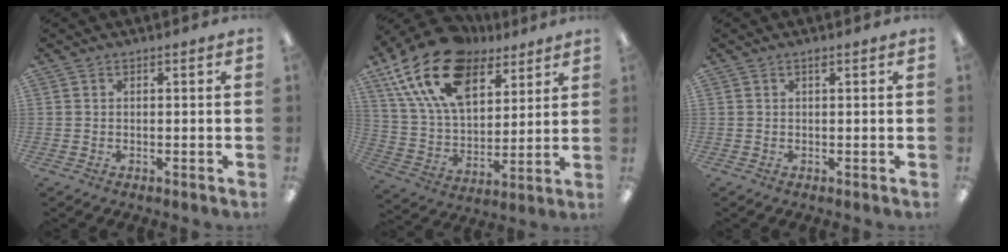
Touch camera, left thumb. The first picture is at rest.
{"total": 21.4, "force": [12.8, 12.2, 12.1], "torque": [-0.234, -0.055, 0.231]}
{"total": 0.6, "force": [0.4, 0.1, 0.4], "torque": [-0.009, 0.003, 0.007]}